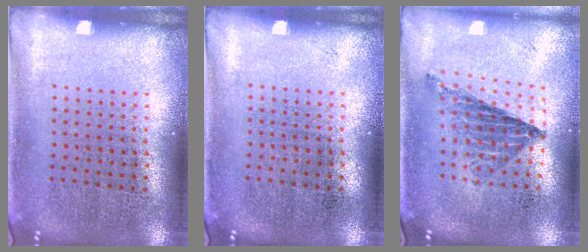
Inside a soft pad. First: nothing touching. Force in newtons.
{"total": 0.0}
{"total": 0.8, "press": 0.8, "slide": 0.0}